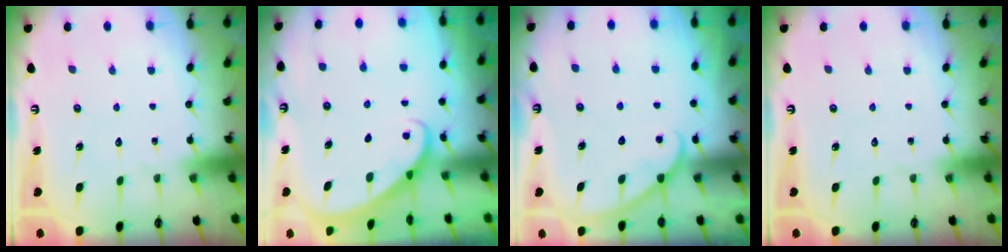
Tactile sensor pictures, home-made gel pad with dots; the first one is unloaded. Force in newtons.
{"total": 1.9, "press": 1.9, "slide": 0.1}
{"total": 4.1, "press": 4.0, "slide": 0.2}
{"total": 0.0}